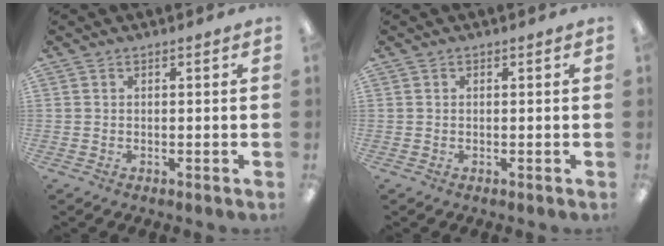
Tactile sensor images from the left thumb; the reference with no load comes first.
{"total": 0.0}